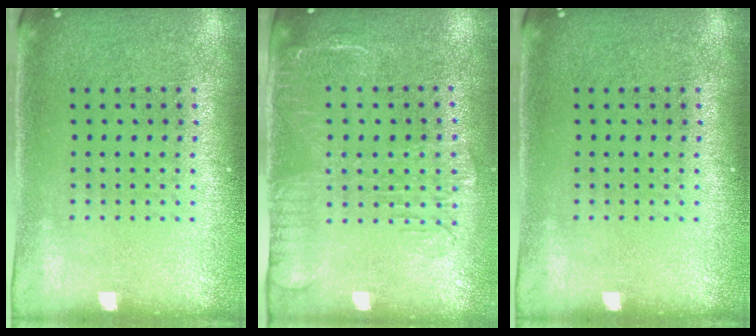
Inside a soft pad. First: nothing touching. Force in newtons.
{"total": 1.9, "press": 1.6, "slide": 1.0}
{"total": 0.0}